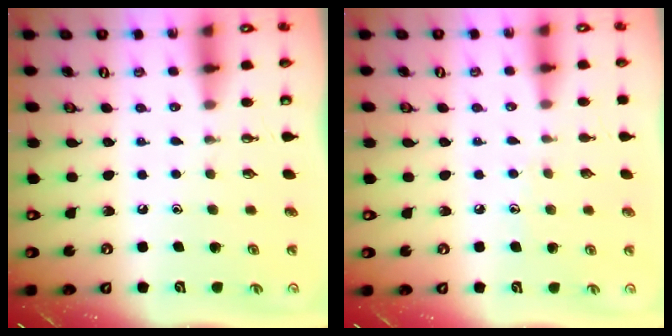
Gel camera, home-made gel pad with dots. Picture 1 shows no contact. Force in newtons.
{"total": 3.9, "press": 3.8, "slide": 0.4}